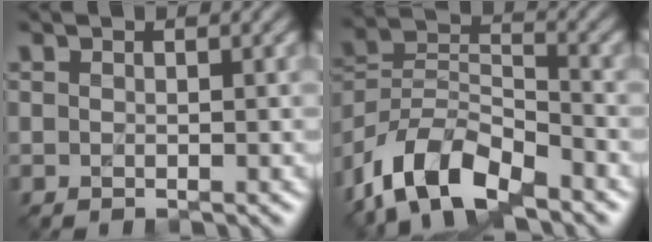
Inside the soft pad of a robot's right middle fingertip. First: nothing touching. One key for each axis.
{"total": 9.4, "fx": -6.7, "fy": 3.8, "fz": 5.4, "tx": -0.096, "ty": -0.001, "tz": -0.141}